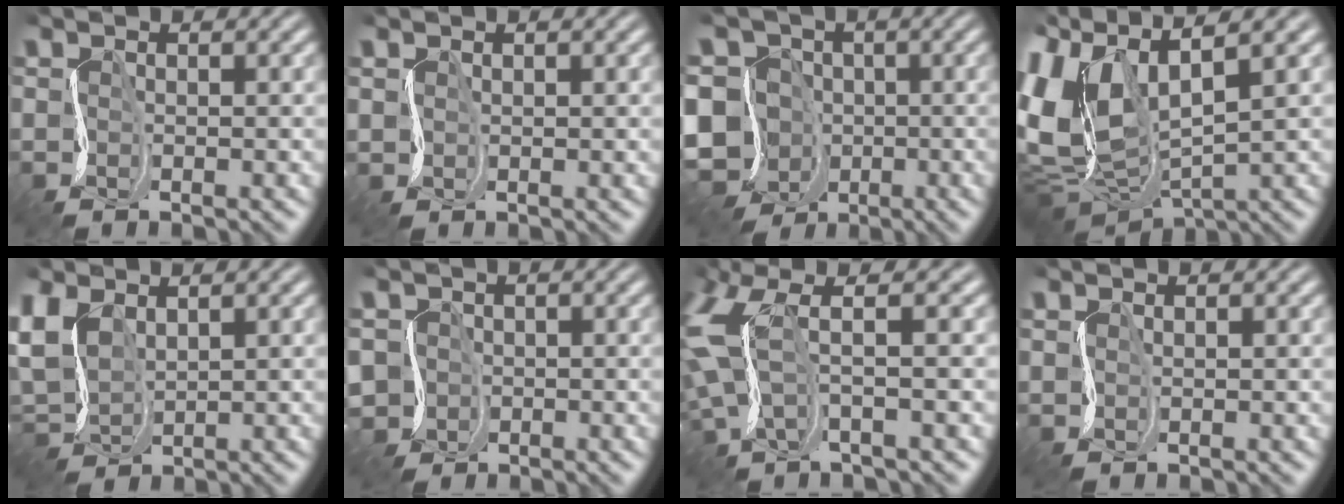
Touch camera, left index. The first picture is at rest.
{"total": 0.6, "force": [0.5, 0.4, 0.2], "torque": [-0.004, -0.004, 0.014]}
{"total": 13.0, "force": [-5.7, 10.4, 5.3], "torque": [-0.103, -0.016, -0.123]}
{"total": 10.8, "force": [3.1, 6.1, 8.3], "torque": [-0.209, -0.007, 0.062]}
{"total": 3.7, "force": [0.6, 2.5, 2.7], "torque": [-0.069, -0.001, 0.011]}
{"total": 3.9, "force": [-1.7, 3.4, 0.9], "torque": [-0.012, -0.008, -0.035]}
{"total": 6.4, "force": [2.0, 2.2, 5.7], "torque": [-0.145, 0.001, 0.028]}
{"total": 0.6, "force": [-0.1, -0.3, -0.4], "torque": [0.008, -0.006, -0.004]}